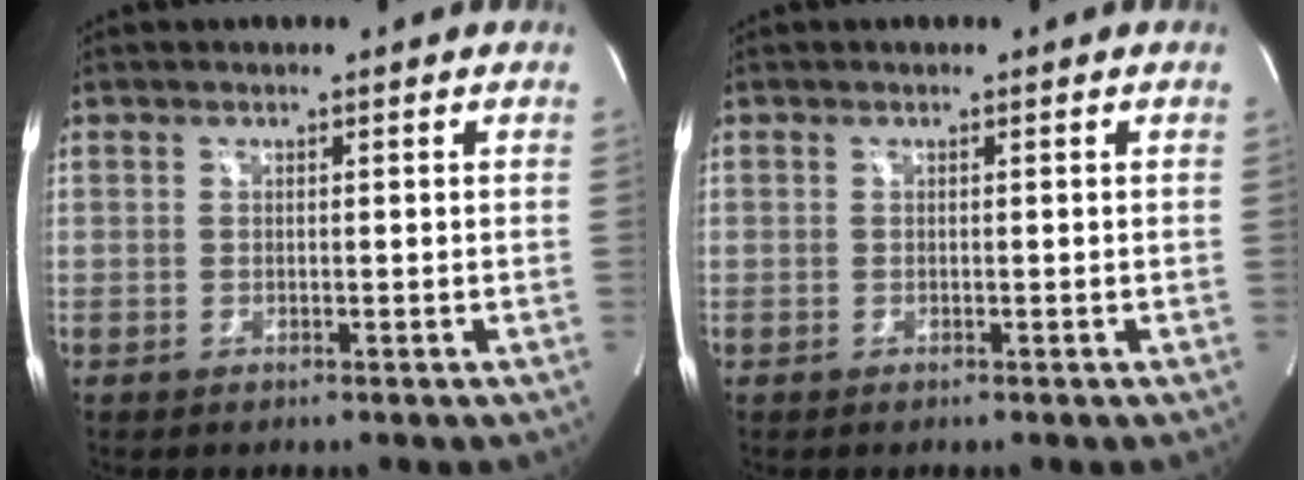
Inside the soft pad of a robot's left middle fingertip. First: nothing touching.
{"total": 0.0}